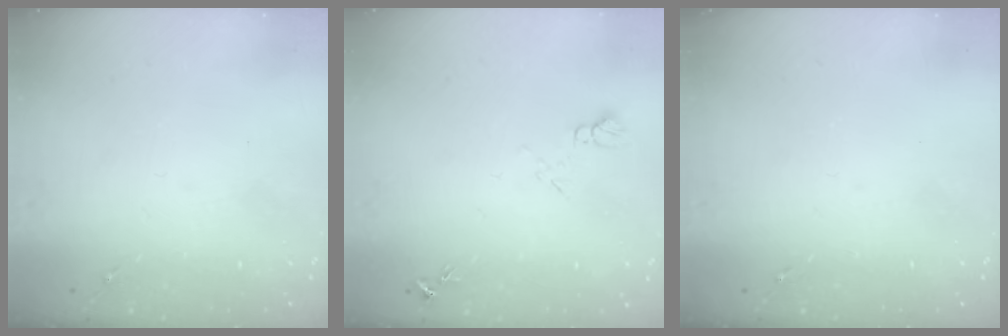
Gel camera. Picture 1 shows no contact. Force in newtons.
{"total": 7.1, "press": 7.1, "slide": 0.7}
{"total": 0.0}